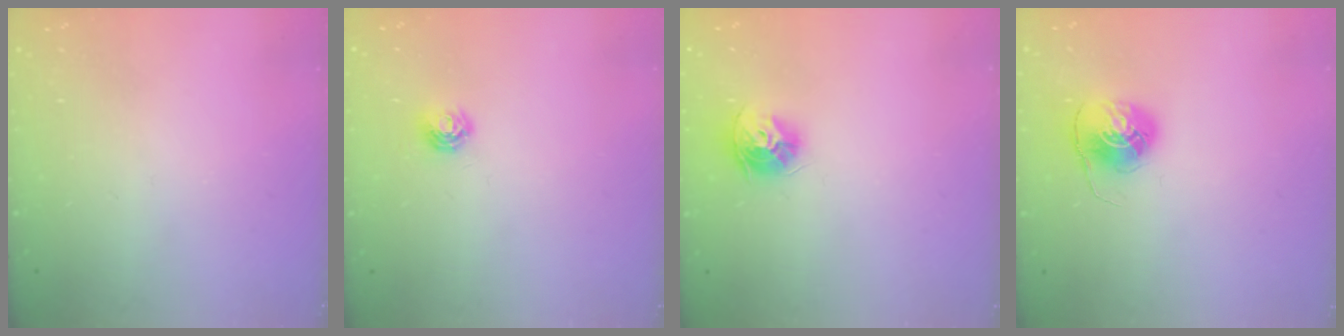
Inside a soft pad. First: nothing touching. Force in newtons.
{"total": 5.1, "press": 5.1, "slide": 0.5}
{"total": 9.6, "press": 9.6, "slide": 0.9}
{"total": 6.8, "press": 6.8, "slide": 0.3}